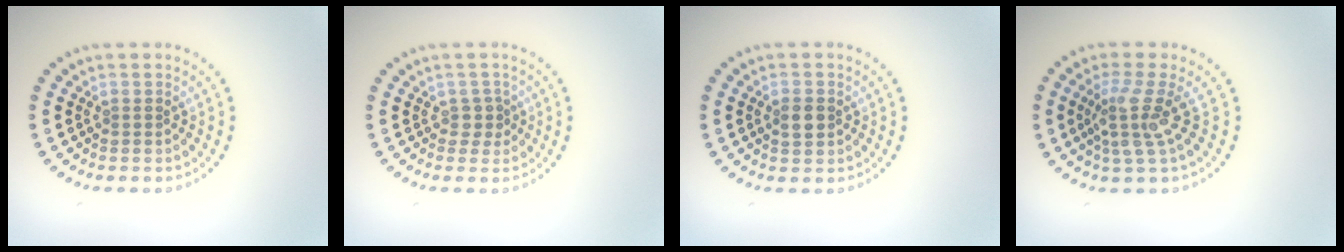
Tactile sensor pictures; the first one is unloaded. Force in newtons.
{"total": 1.4, "press": 1.1, "slide": 0.8}
{"total": 1.9, "press": 1.9, "slide": 0.2}
{"total": 3.6, "press": 2.6, "slide": 2.4}